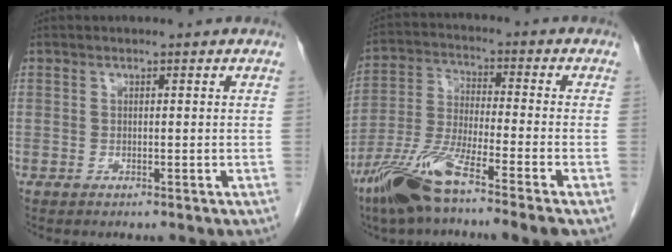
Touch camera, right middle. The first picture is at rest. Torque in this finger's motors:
{"motor_torque": [1.09, -1.04, 0.21, 0.11]}